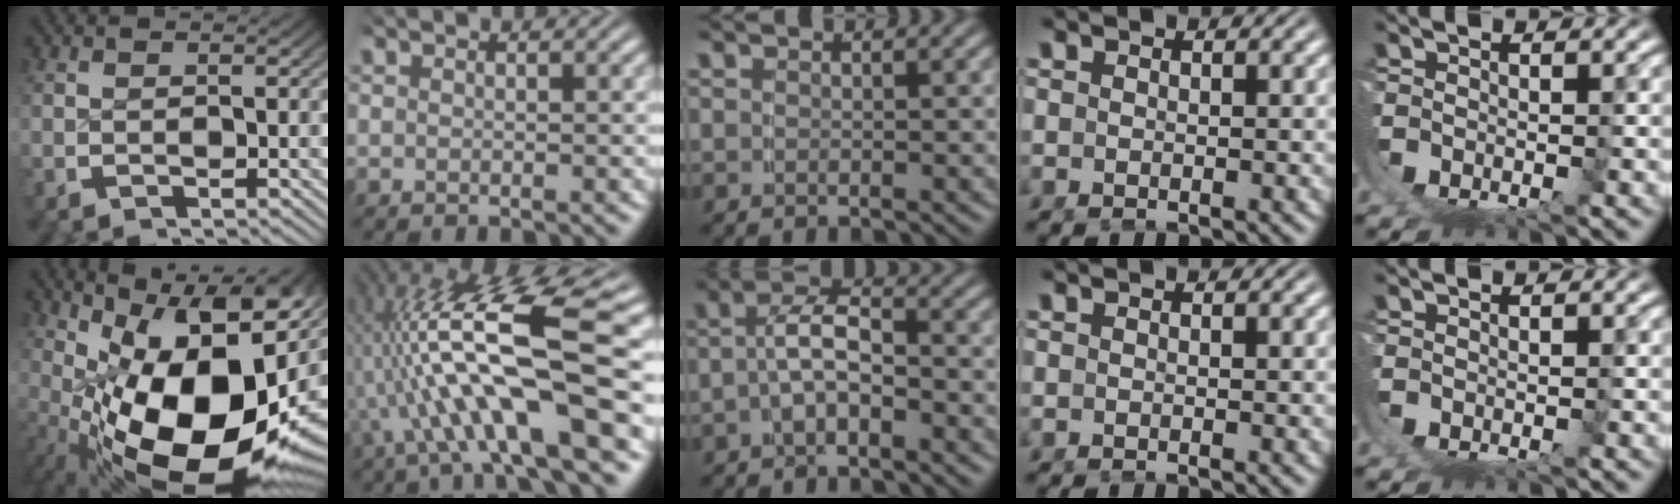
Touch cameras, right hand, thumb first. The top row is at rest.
{"thumb": {"total": 24.7, "force": [-1.5, 14.2, 20.2], "torque": [-0.320, -0.070, 0.016]}, "index": {"total": 12.3, "force": [0.2, 4.6, 11.3], "torque": [-0.208, -0.005, 0.008]}, "middle": {"total": 3.4, "force": [-1.4, 1.4, 2.8], "torque": [-0.050, 0.001, -0.027]}, "ring": {"total": 0.7, "force": [-0.5, -0.4, 0.2], "torque": [-0.002, -0.002, -0.006]}}